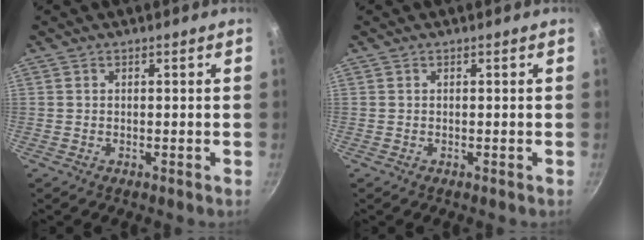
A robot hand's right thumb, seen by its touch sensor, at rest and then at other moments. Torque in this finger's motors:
{"motor_torque": [-0.12, -0.13, 0.08, -0.01, 0.00]}